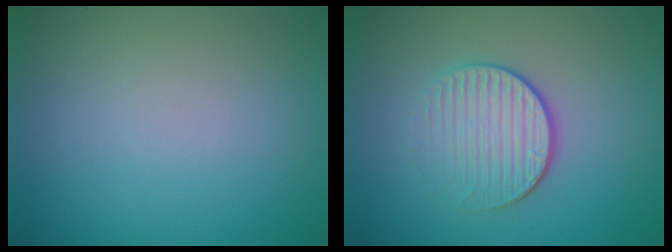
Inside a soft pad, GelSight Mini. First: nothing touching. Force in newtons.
{"total": 3.6, "press": 2.6, "slide": 2.5}